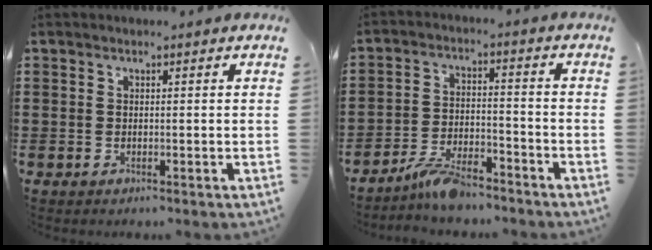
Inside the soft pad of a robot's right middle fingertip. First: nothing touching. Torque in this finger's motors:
{"motor_torque": [-0.06, -0.19, 0.19, 0.08]}